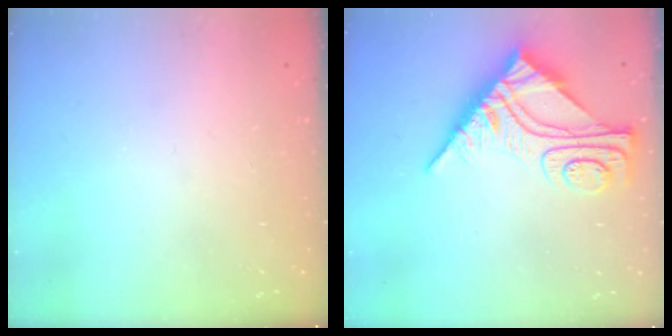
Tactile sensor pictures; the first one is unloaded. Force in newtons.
{"total": 12.1, "press": 12.0, "slide": 1.4}